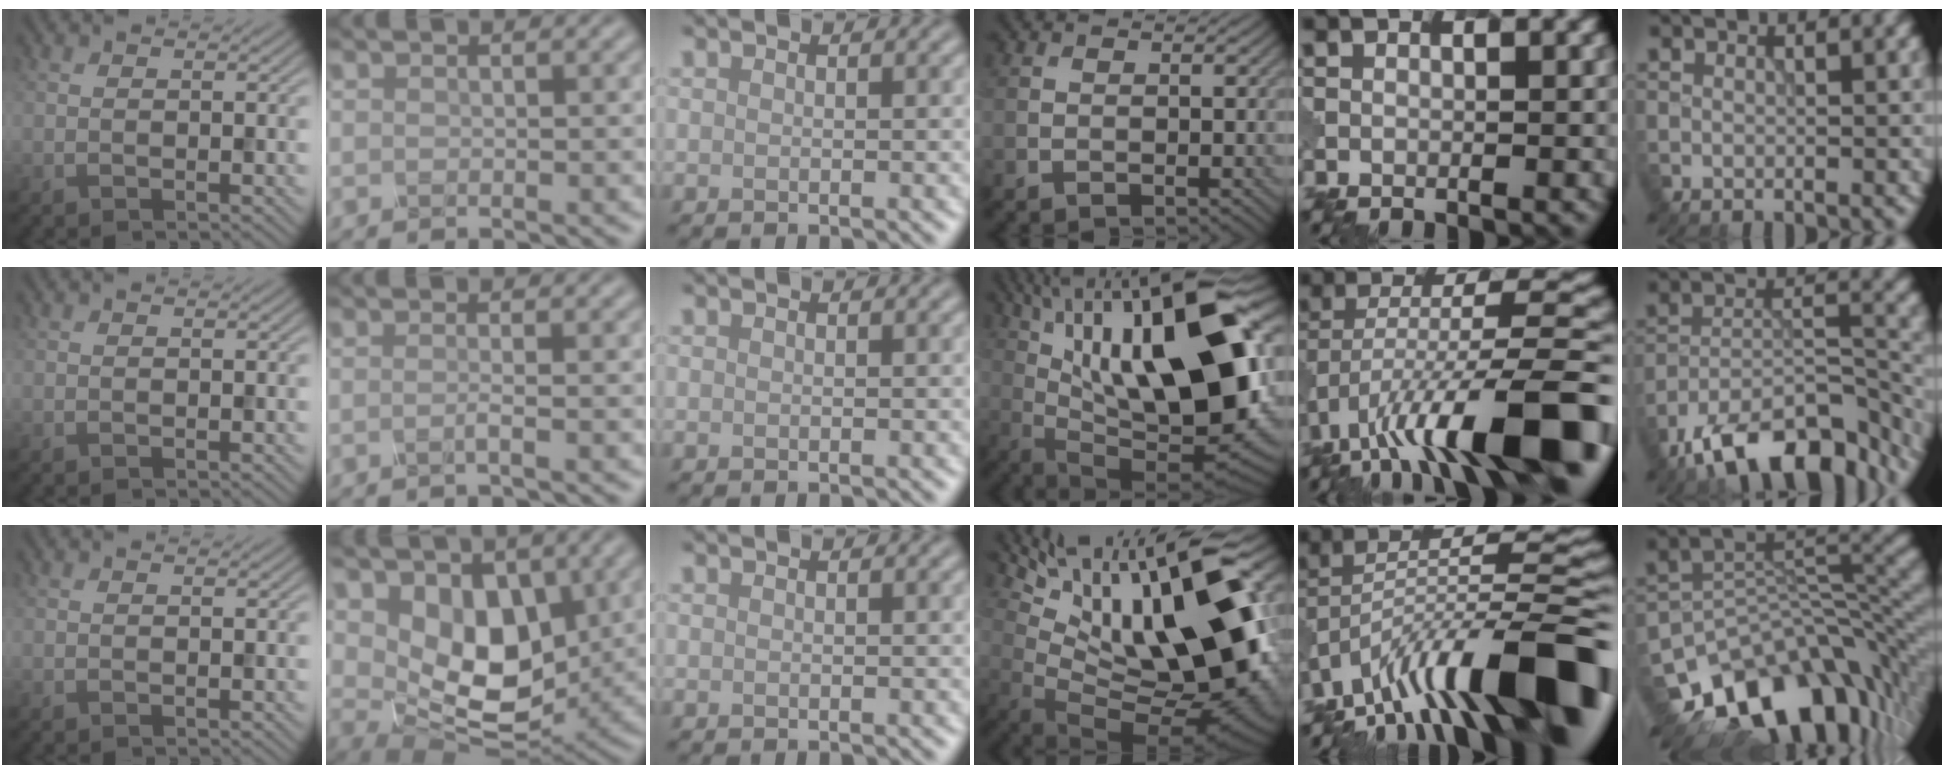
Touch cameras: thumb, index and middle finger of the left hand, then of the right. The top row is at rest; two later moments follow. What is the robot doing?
{"motion": "twist", "object": "rubiks cube"}